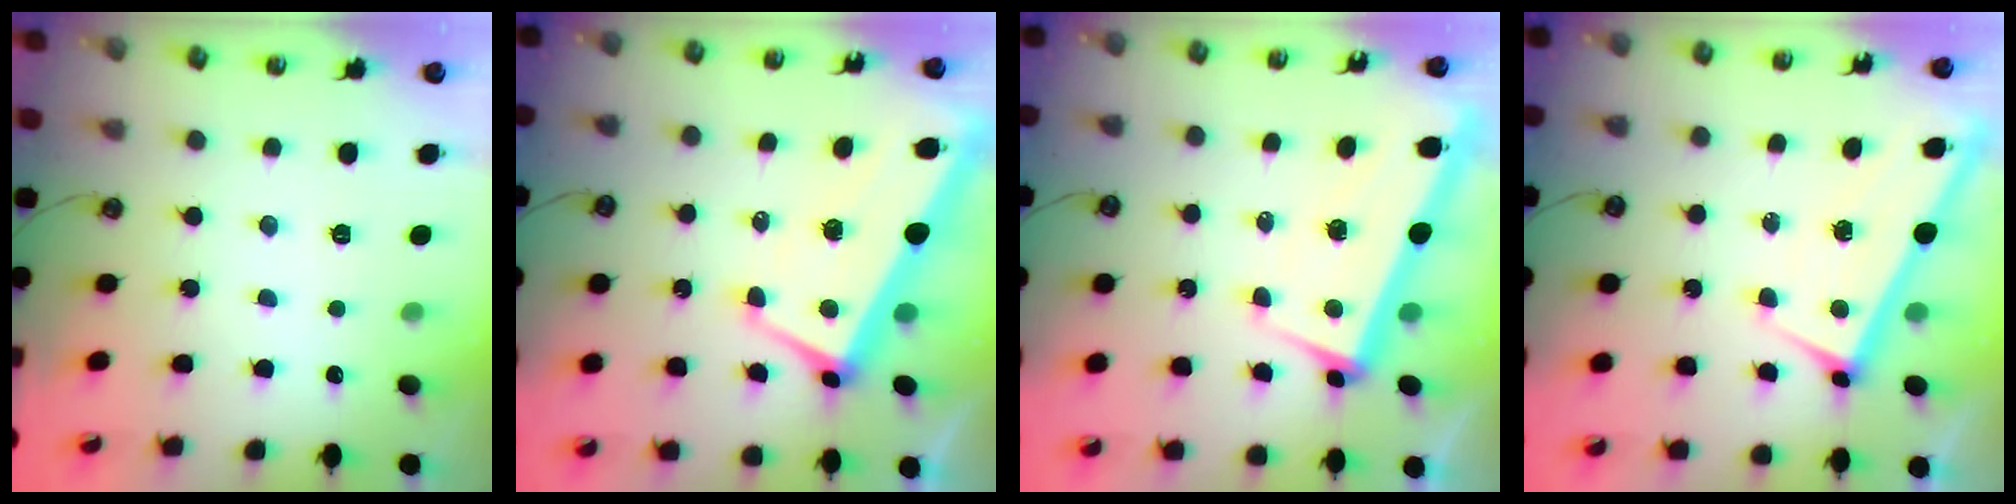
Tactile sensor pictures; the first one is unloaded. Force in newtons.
{"total": 1.7, "press": 1.1, "slide": 1.3}
{"total": 2.1, "press": 0.6, "slide": 2.0}
{"total": 1.0, "press": 1.0, "slide": 0.1}